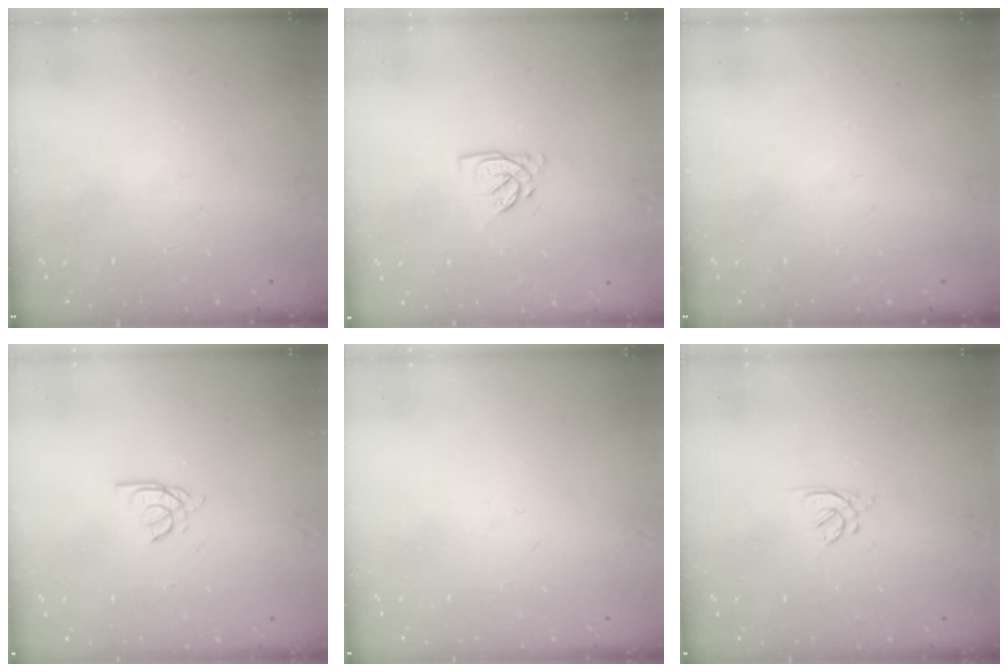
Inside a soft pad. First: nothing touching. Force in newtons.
{"total": 4.2, "press": 4.2, "slide": 0.3}
{"total": 0.0}
{"total": 3.6, "press": 3.6, "slide": 0.4}
{"total": 0.0}
{"total": 2.8, "press": 2.8, "slide": 0.7}